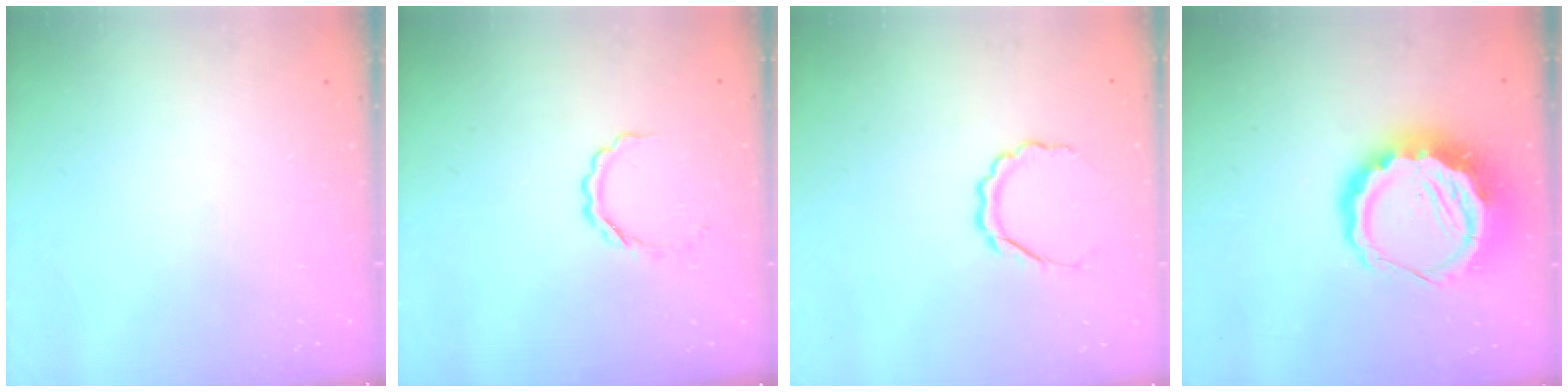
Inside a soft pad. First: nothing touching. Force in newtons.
{"total": 5.2, "press": 5.0, "slide": 1.3}
{"total": 5.2, "press": 5.1, "slide": 0.4}
{"total": 13.6, "press": 13.3, "slide": 2.8}